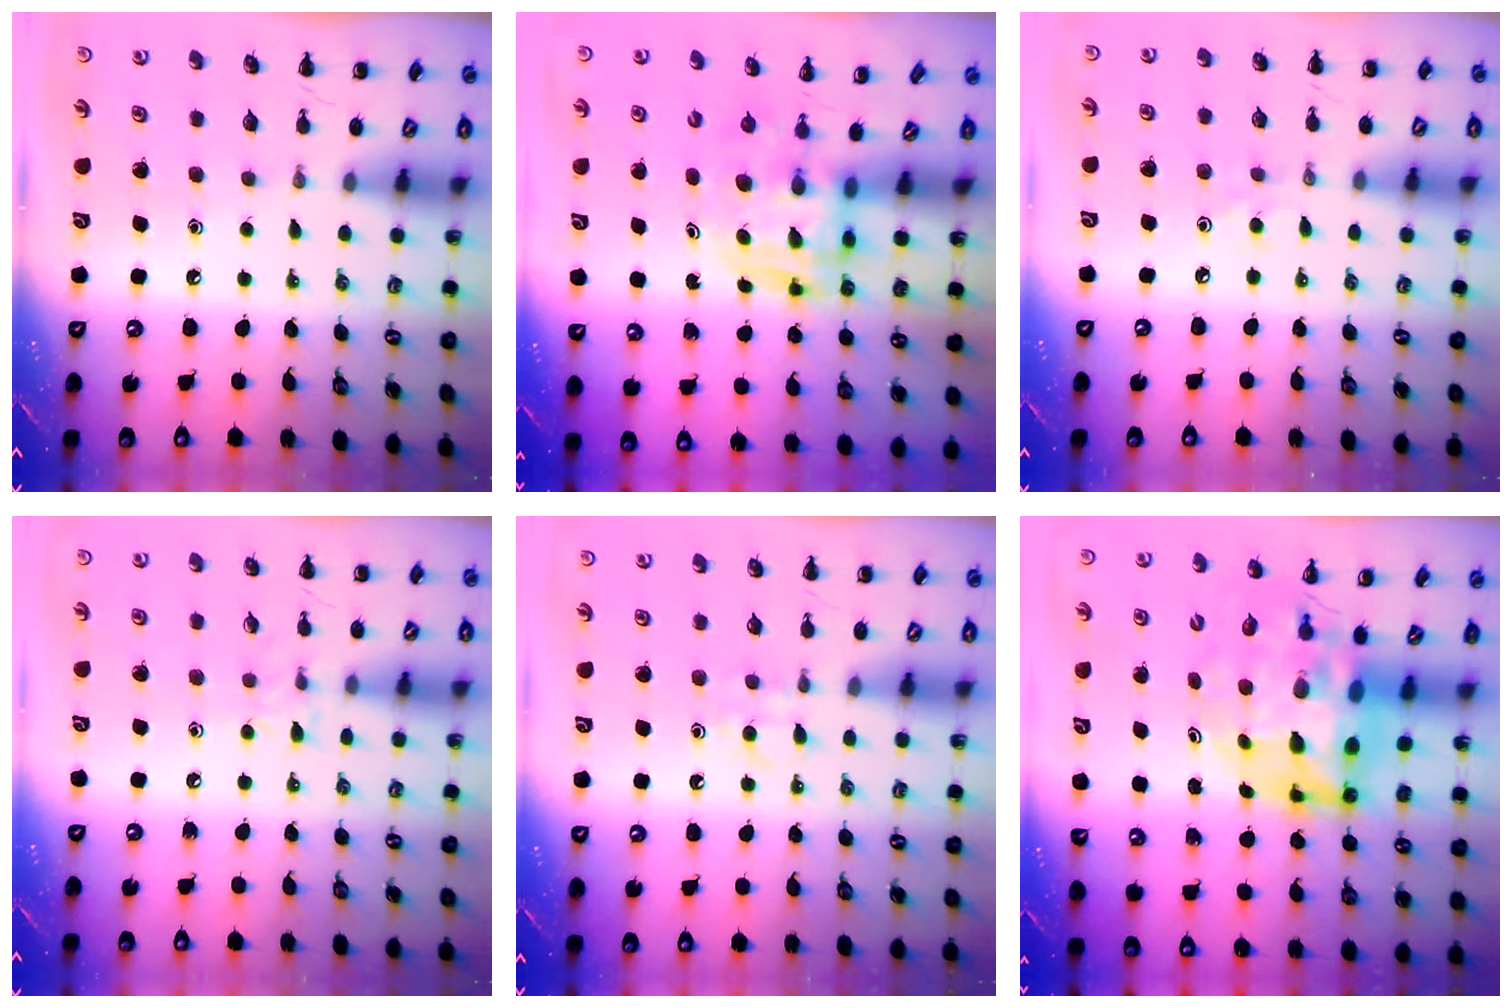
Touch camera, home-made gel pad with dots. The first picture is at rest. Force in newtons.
{"total": 2.8, "press": 2.8, "slide": 0.2}
{"total": 5.3, "press": 5.0, "slide": 1.7}
{"total": 5.4, "press": 5.2, "slide": 1.2}
{"total": 4.1, "press": 3.9, "slide": 1.3}
{"total": 11.0, "press": 10.4, "slide": 3.6}